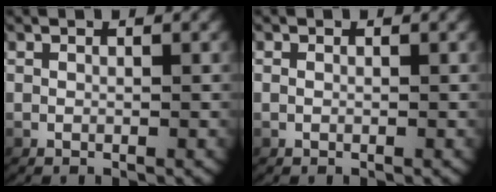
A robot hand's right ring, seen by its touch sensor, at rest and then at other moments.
{"total": 0.0}